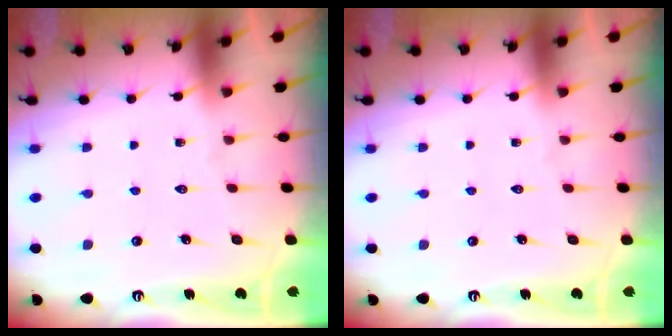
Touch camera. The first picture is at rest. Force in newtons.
{"total": 0.0}